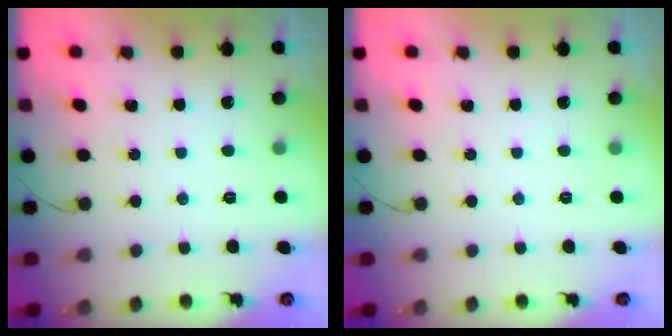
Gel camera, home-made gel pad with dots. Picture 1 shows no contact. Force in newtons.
{"total": 0.0}